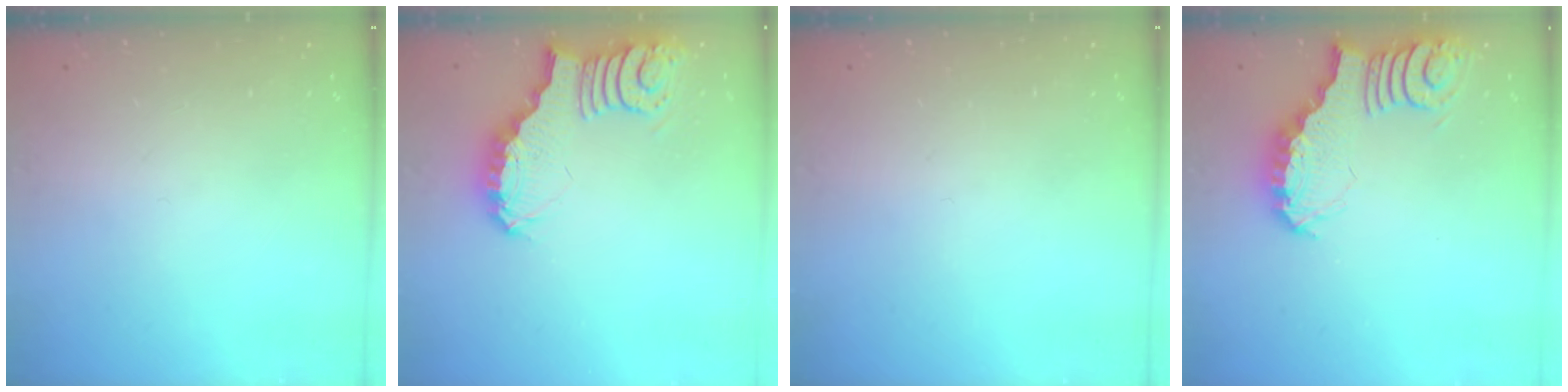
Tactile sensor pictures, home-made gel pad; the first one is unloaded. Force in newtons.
{"total": 3.7, "press": 3.6, "slide": 0.6}
{"total": 0.0}
{"total": 3.9, "press": 3.8, "slide": 0.6}